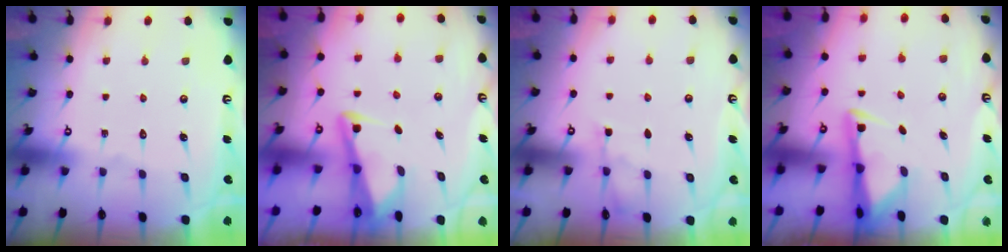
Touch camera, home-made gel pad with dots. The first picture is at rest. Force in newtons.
{"total": 2.9, "press": 2.8, "slide": 0.4}
{"total": 3.7, "press": 3.6, "slide": 0.5}
{"total": 3.1, "press": 3.1, "slide": 0.5}